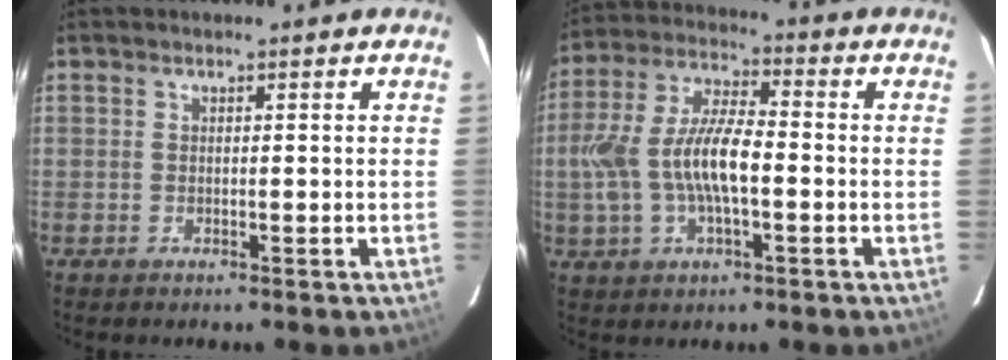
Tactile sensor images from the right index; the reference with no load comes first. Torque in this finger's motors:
{"motor_torque": [0.51, -0.12, 0.89, 0.21]}